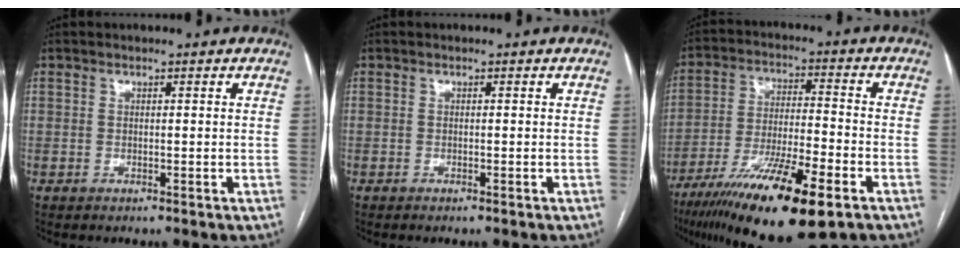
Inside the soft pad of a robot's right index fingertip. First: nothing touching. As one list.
[{"total": 0.0}, {"total": 18.3, "force": [-10.9, 1.9, 14.6], "torque": [-0.254, -0.041, -0.187]}]